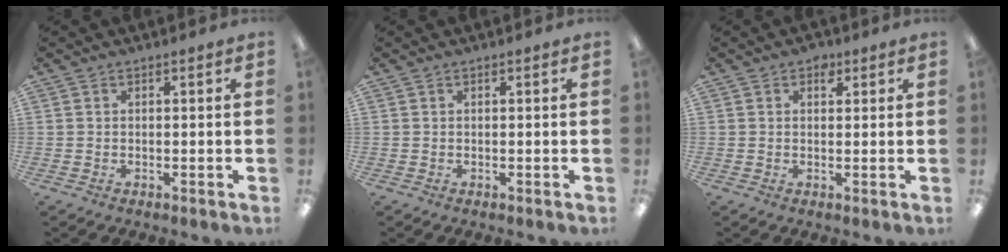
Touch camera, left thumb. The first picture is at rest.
{"total": 0.0}
{"total": 2.4, "force": [1.3, 1.6, 1.2], "torque": [-0.001, -0.004, 0.017]}